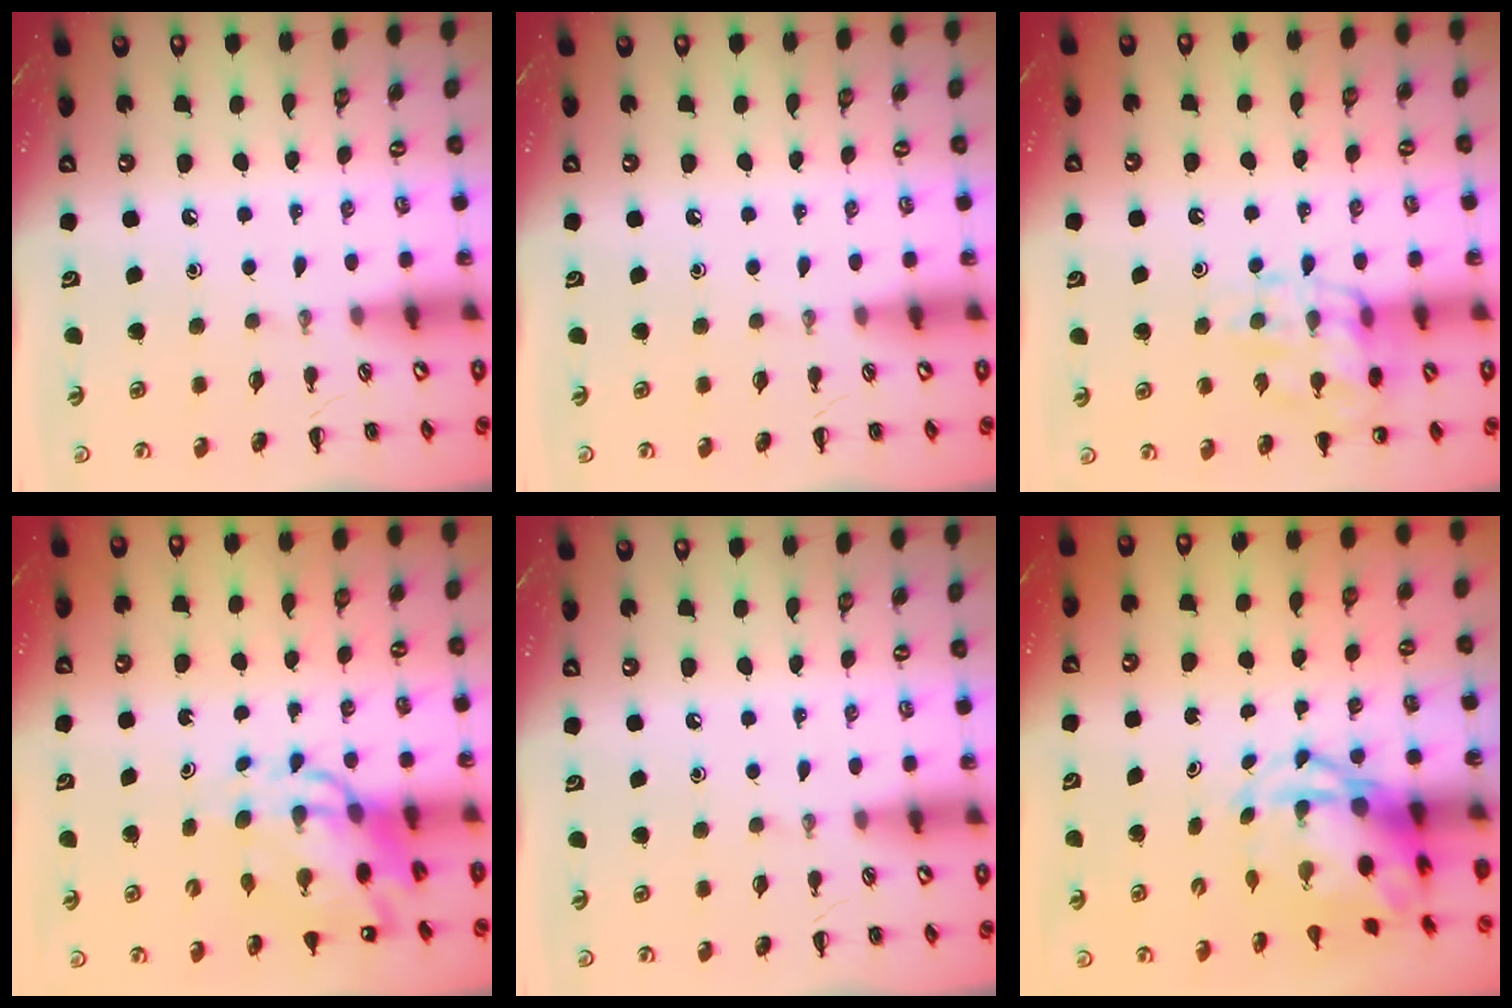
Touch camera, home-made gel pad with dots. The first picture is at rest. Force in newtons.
{"total": 0.0}
{"total": 14.5, "press": 14.4, "slide": 2.0}
{"total": 10.7, "press": 10.3, "slide": 2.8}
{"total": 0.0}
{"total": 5.1, "press": 4.9, "slide": 1.4}